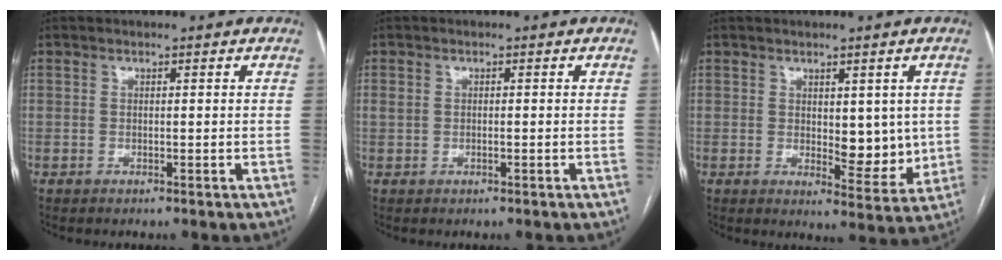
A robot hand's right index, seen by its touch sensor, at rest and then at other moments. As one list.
[{"total": 1.2, "force": [-0.1, 0.7, 0.9], "torque": [-0.030, 0.007, 0.003]}, {"total": 6.7, "force": [0.5, 3.3, 5.9], "torque": [-0.069, -0.014, 0.016]}]